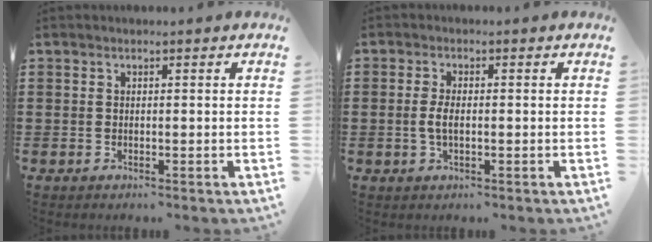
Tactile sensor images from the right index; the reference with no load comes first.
{"total": 2.9, "force": [-0.3, 1.2, 2.6], "torque": [-0.064, -0.003, -0.011]}